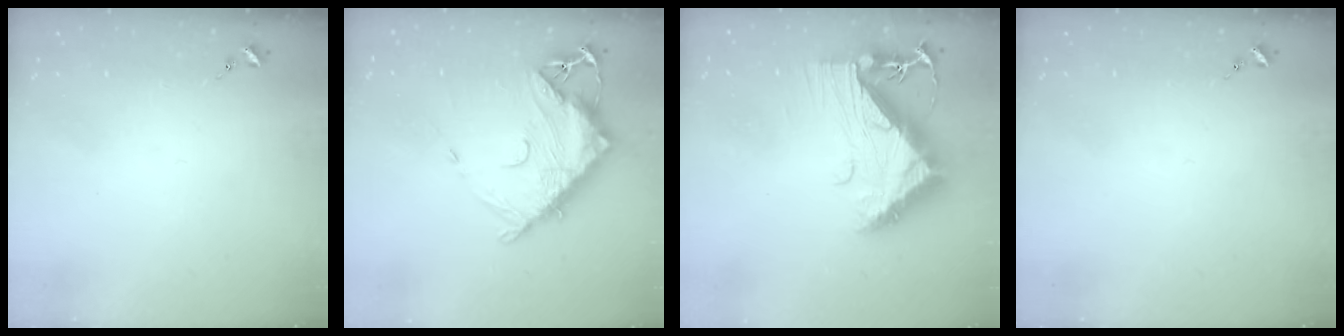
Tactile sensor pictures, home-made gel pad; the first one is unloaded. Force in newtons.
{"total": 14.5, "press": 14.4, "slide": 1.4}
{"total": 13.5, "press": 13.5, "slide": 1.2}
{"total": 0.0}